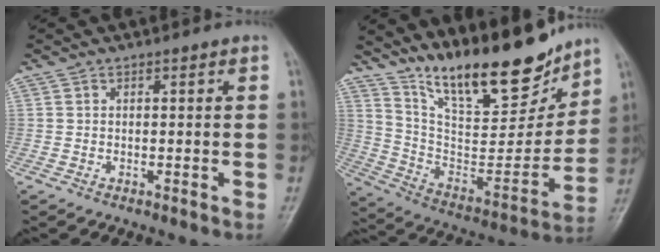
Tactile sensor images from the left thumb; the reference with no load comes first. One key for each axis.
{"total": 22.5, "fx": 17.4, "fy": 6.7, "fz": 12.6, "tx": -0.155, "ty": -0.096, "tz": 0.301}